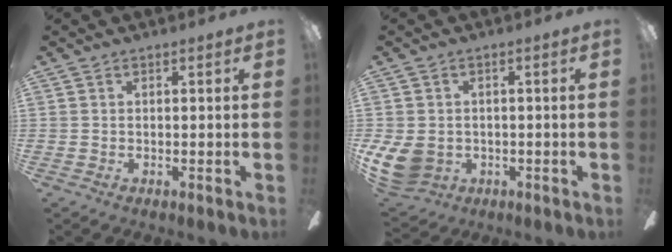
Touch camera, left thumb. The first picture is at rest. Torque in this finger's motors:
{"motor_torque": [-0.43, 0.58, 0.60, -0.22, 0.19]}